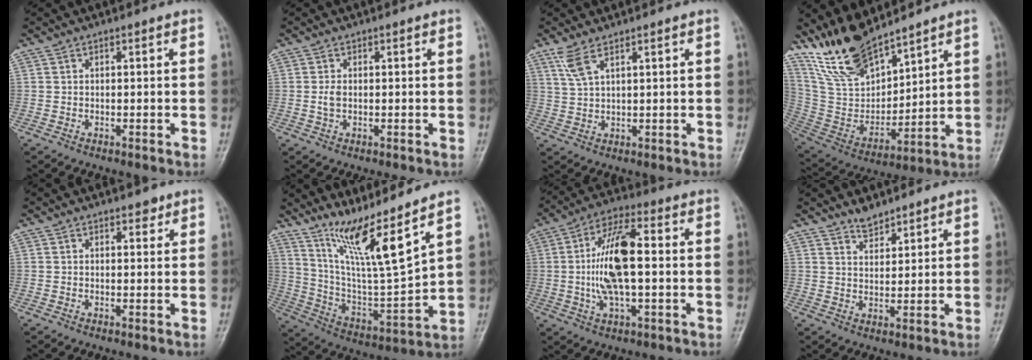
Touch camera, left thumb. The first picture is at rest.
{"total": 1.6, "force": [0.1, 1.1, 1.2], "torque": [-0.025, -0.002, 0.003]}
{"total": 4.1, "force": [2.6, 1.1, 2.9], "torque": [-0.071, -0.001, 0.065]}
{"total": 15.4, "force": [12.9, 5.2, 6.5], "torque": [-0.095, -0.070, 0.265]}
{"total": 1.5, "force": [1.1, 0.9, 0.6], "torque": [0.004, -0.005, 0.012]}
{"total": 14.3, "force": [10.8, -0.2, 9.4], "torque": [-0.163, -0.072, 0.213]}
{"total": 13.4, "force": [0.1, 5.2, 12.4], "torque": [-0.246, 0.013, -0.001]}
{"total": 3.7, "force": [3.3, 1.3, 0.9], "torque": [-0.001, -0.025, 0.059]}